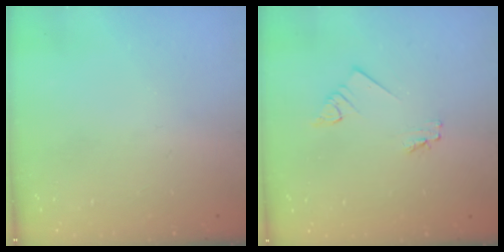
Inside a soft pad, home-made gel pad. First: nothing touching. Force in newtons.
{"total": 1.8, "press": 1.7, "slide": 0.2}